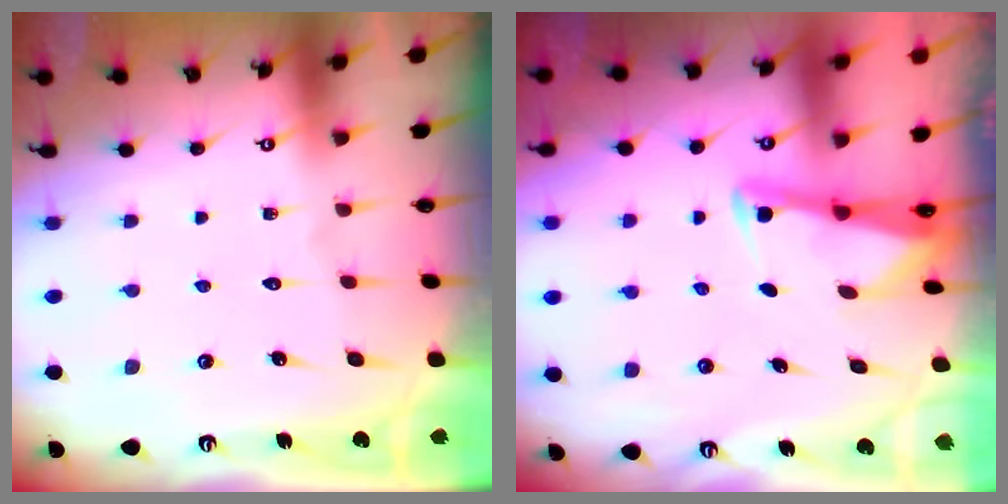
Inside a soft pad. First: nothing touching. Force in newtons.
{"total": 2.7, "press": 2.7, "slide": 0.2}